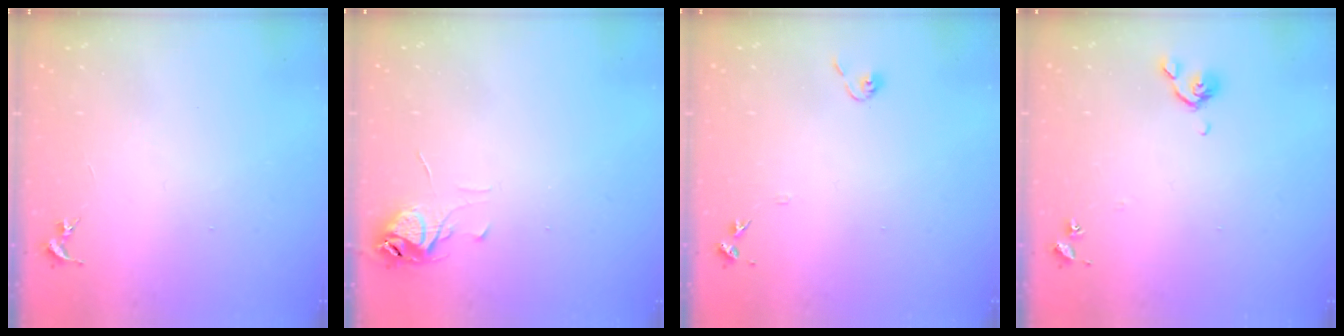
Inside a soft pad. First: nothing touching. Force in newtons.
{"total": 6.4, "press": 6.4, "slide": 0.5}
{"total": 6.8, "press": 6.8, "slide": 0.6}
{"total": 5.6, "press": 5.6, "slide": 0.9}